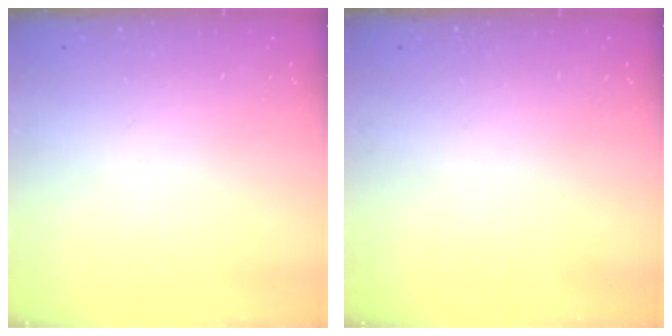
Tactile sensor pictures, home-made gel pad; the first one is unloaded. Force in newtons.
{"total": 0.0}